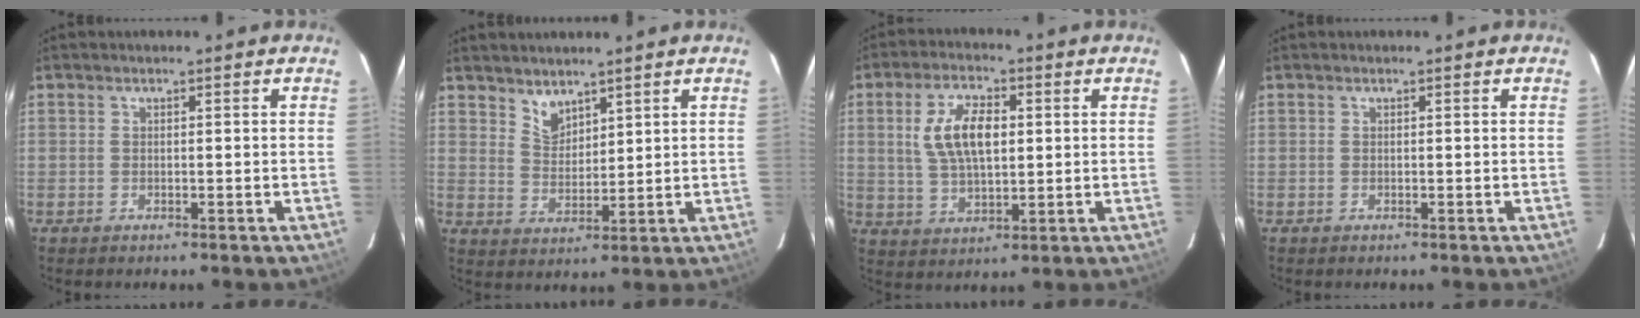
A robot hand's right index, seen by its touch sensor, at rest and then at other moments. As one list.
[{"total": 4.5, "force": [3.8, 2.1, 1.2], "torque": [-0.015, -0.001, 0.073]}, {"total": 10.0, "force": [1.9, 4.8, 8.5], "torque": [-0.167, 0.010, 0.041]}, {"total": 0.0}]